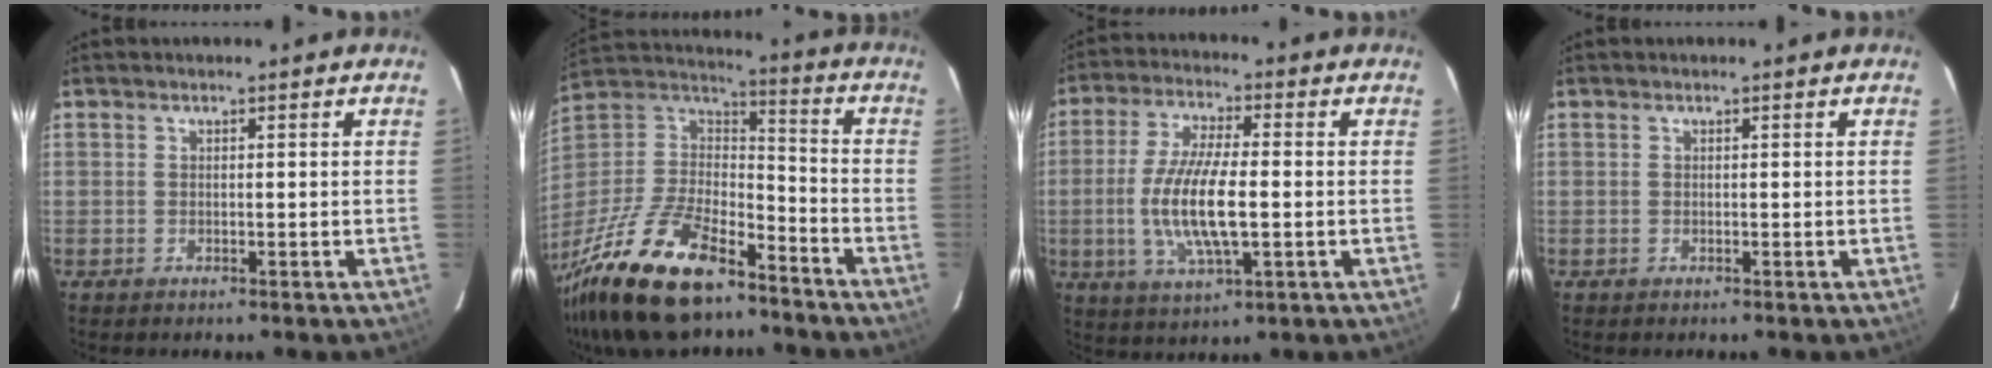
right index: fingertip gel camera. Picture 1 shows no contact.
{"total": 27.9, "force": [-19.6, 11.2, 16.5], "torque": [-0.347, -0.022, -0.332]}
{"total": 12.5, "force": [-1.6, 3.4, 12.0], "torque": [-0.244, -0.007, -0.031]}
{"total": 0.0}